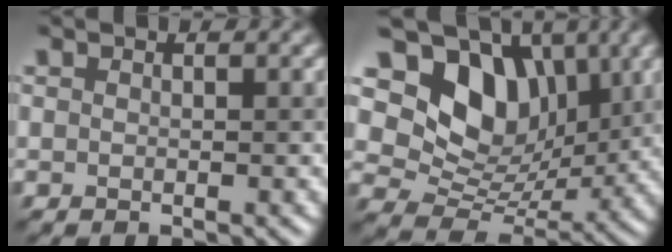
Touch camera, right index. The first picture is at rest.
{"total": 10.0, "force": [3.7, 7.1, 5.9], "torque": [-0.101, -0.012, 0.061]}